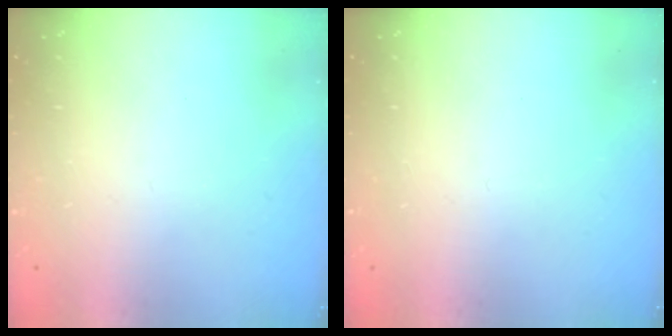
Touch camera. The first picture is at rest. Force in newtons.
{"total": 0.0}